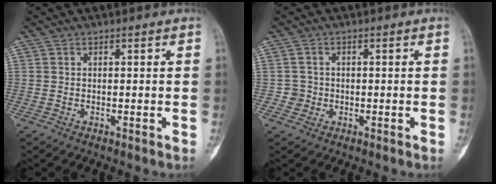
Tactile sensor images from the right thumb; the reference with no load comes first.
{"total": 2.0, "force": [-0.4, 1.9, -0.1], "torque": [0.015, 0.009, -0.012]}